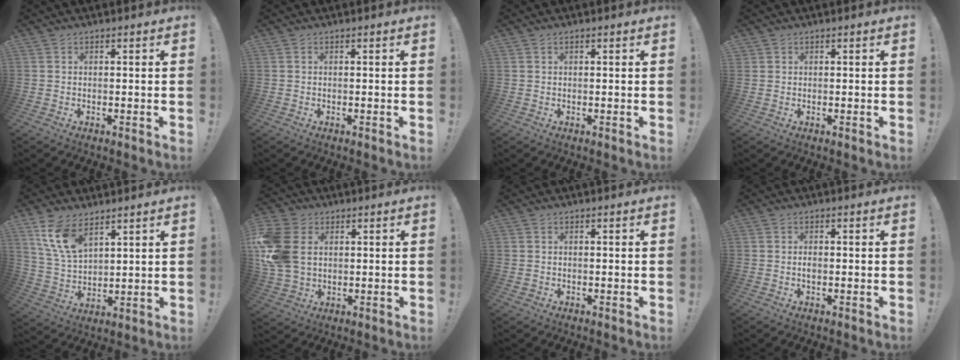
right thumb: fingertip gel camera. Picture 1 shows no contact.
{"total": 0.0}
{"total": 0.7, "force": [0.4, 0.3, 0.5], "torque": [-0.002, -0.002, 0.005]}
{"total": 0.7, "force": [0.5, 0.6, 0.0], "torque": [0.007, -0.002, 0.008]}
{"total": 11.8, "force": [7.5, 6.1, 6.8], "torque": [-0.141, -0.030, 0.148]}
{"total": 15.1, "force": [2.2, 11.4, 9.6], "torque": [-0.201, 0.004, 0.045]}
{"total": 0.0}
{"total": 1.0, "force": [-0.4, 0.6, 0.7], "torque": [-0.007, -0.001, -0.010]}